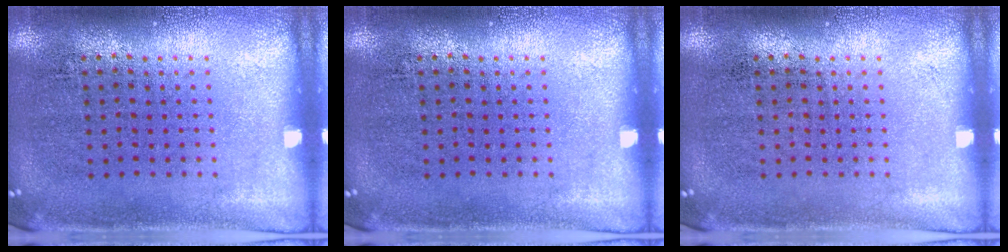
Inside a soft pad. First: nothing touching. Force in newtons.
{"total": 0.0}
{"total": 0.0}